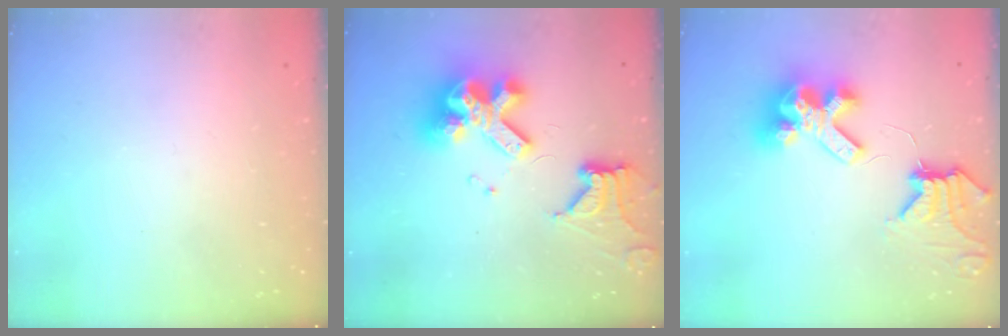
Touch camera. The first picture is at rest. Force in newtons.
{"total": 17.8, "press": 17.7, "slide": 1.8}
{"total": 13.4, "press": 13.3, "slide": 1.7}